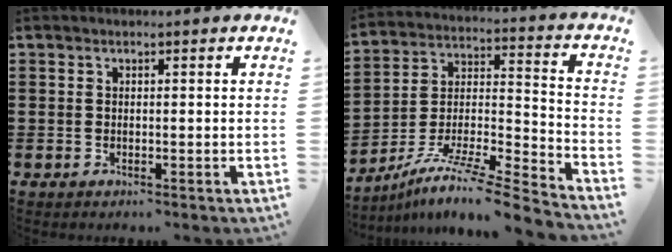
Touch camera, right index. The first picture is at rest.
{"total": 9.2, "force": [-7.5, 0.5, 5.2], "torque": [-0.092, 0.004, -0.154]}